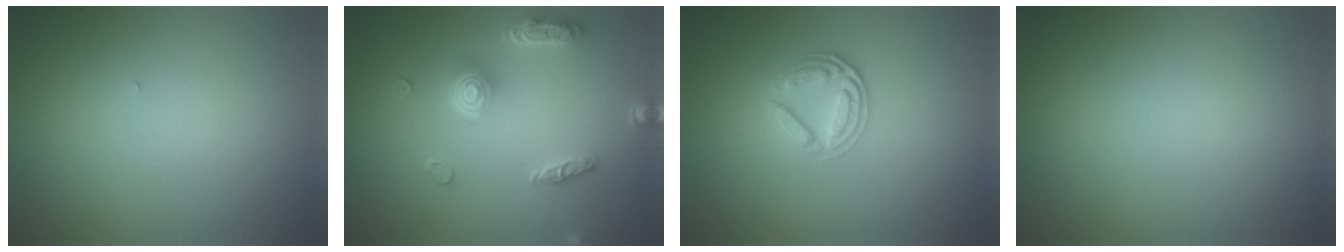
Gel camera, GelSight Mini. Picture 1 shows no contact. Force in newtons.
{"total": 4.8, "press": 3.7, "slide": 3.0}
{"total": 2.7, "press": 2.5, "slide": 1.0}
{"total": 0.0}